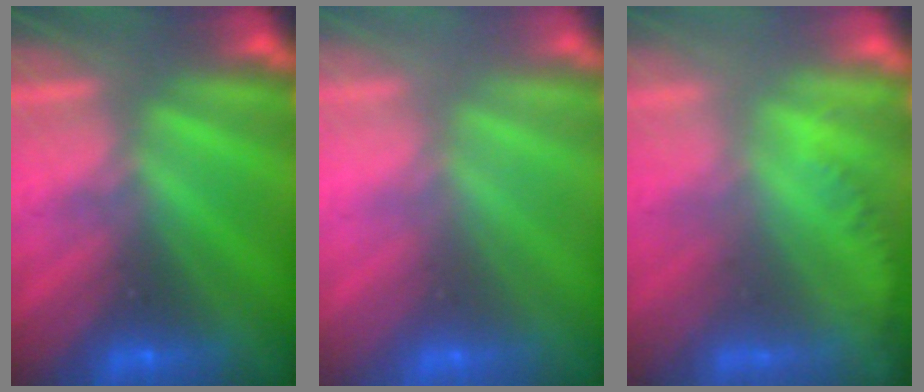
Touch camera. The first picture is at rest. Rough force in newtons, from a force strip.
{"total": 2.9}
{"total": 1.2}